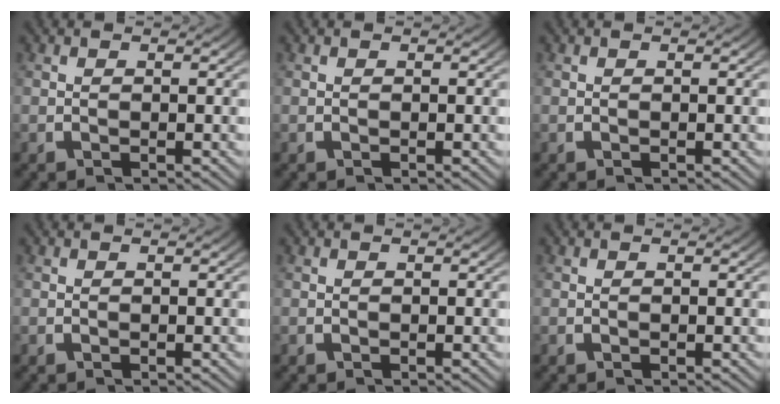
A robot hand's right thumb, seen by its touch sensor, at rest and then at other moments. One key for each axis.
{"total": 0.0}
{"total": 0.0}
{"total": 0.0}
{"total": 0.0}
{"total": 0.0}